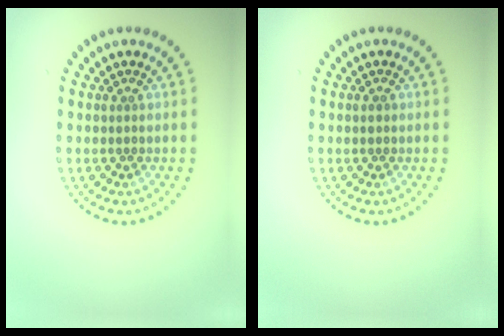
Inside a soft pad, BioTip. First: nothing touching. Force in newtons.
{"total": 0.8, "press": 0.8, "slide": 0.1}